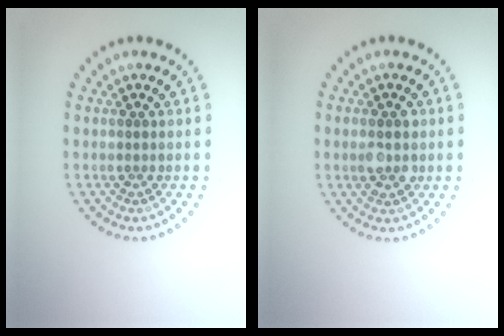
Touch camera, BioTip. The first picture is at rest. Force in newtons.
{"total": 2.2, "press": 2.2, "slide": 0.2}